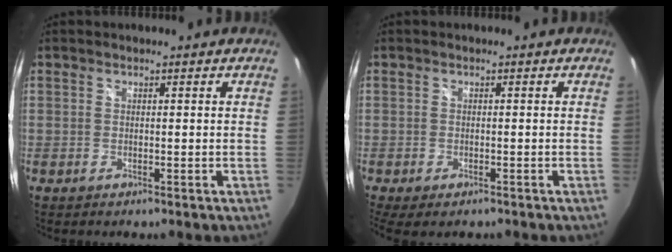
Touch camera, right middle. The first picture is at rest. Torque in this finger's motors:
{"motor_torque": [1.13, -1.01, 0.18, 0.09]}